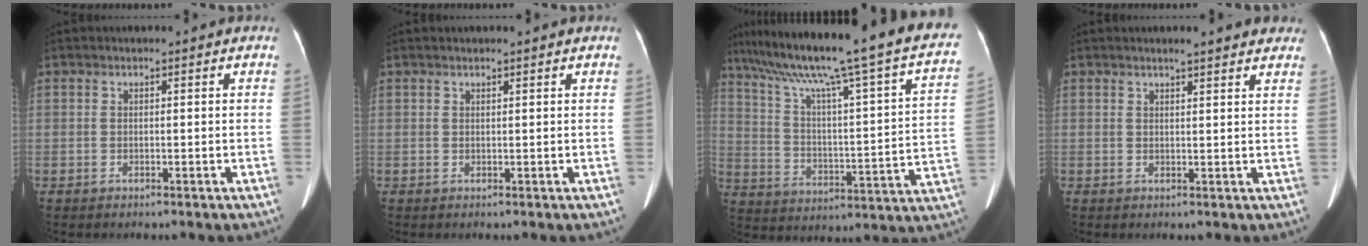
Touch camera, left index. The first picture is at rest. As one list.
[{"total": 1.4, "force": [1.1, -0.1, 0.8], "torque": [-0.010, 0.015, 0.021]}, {"total": 30.6, "force": [23.5, 1.6, 19.6], "torque": [-0.295, -0.021, 0.318]}, {"total": 7.1, "force": [6.0, 1.1, 3.6], "torque": [-0.035, 0.014, 0.063]}]